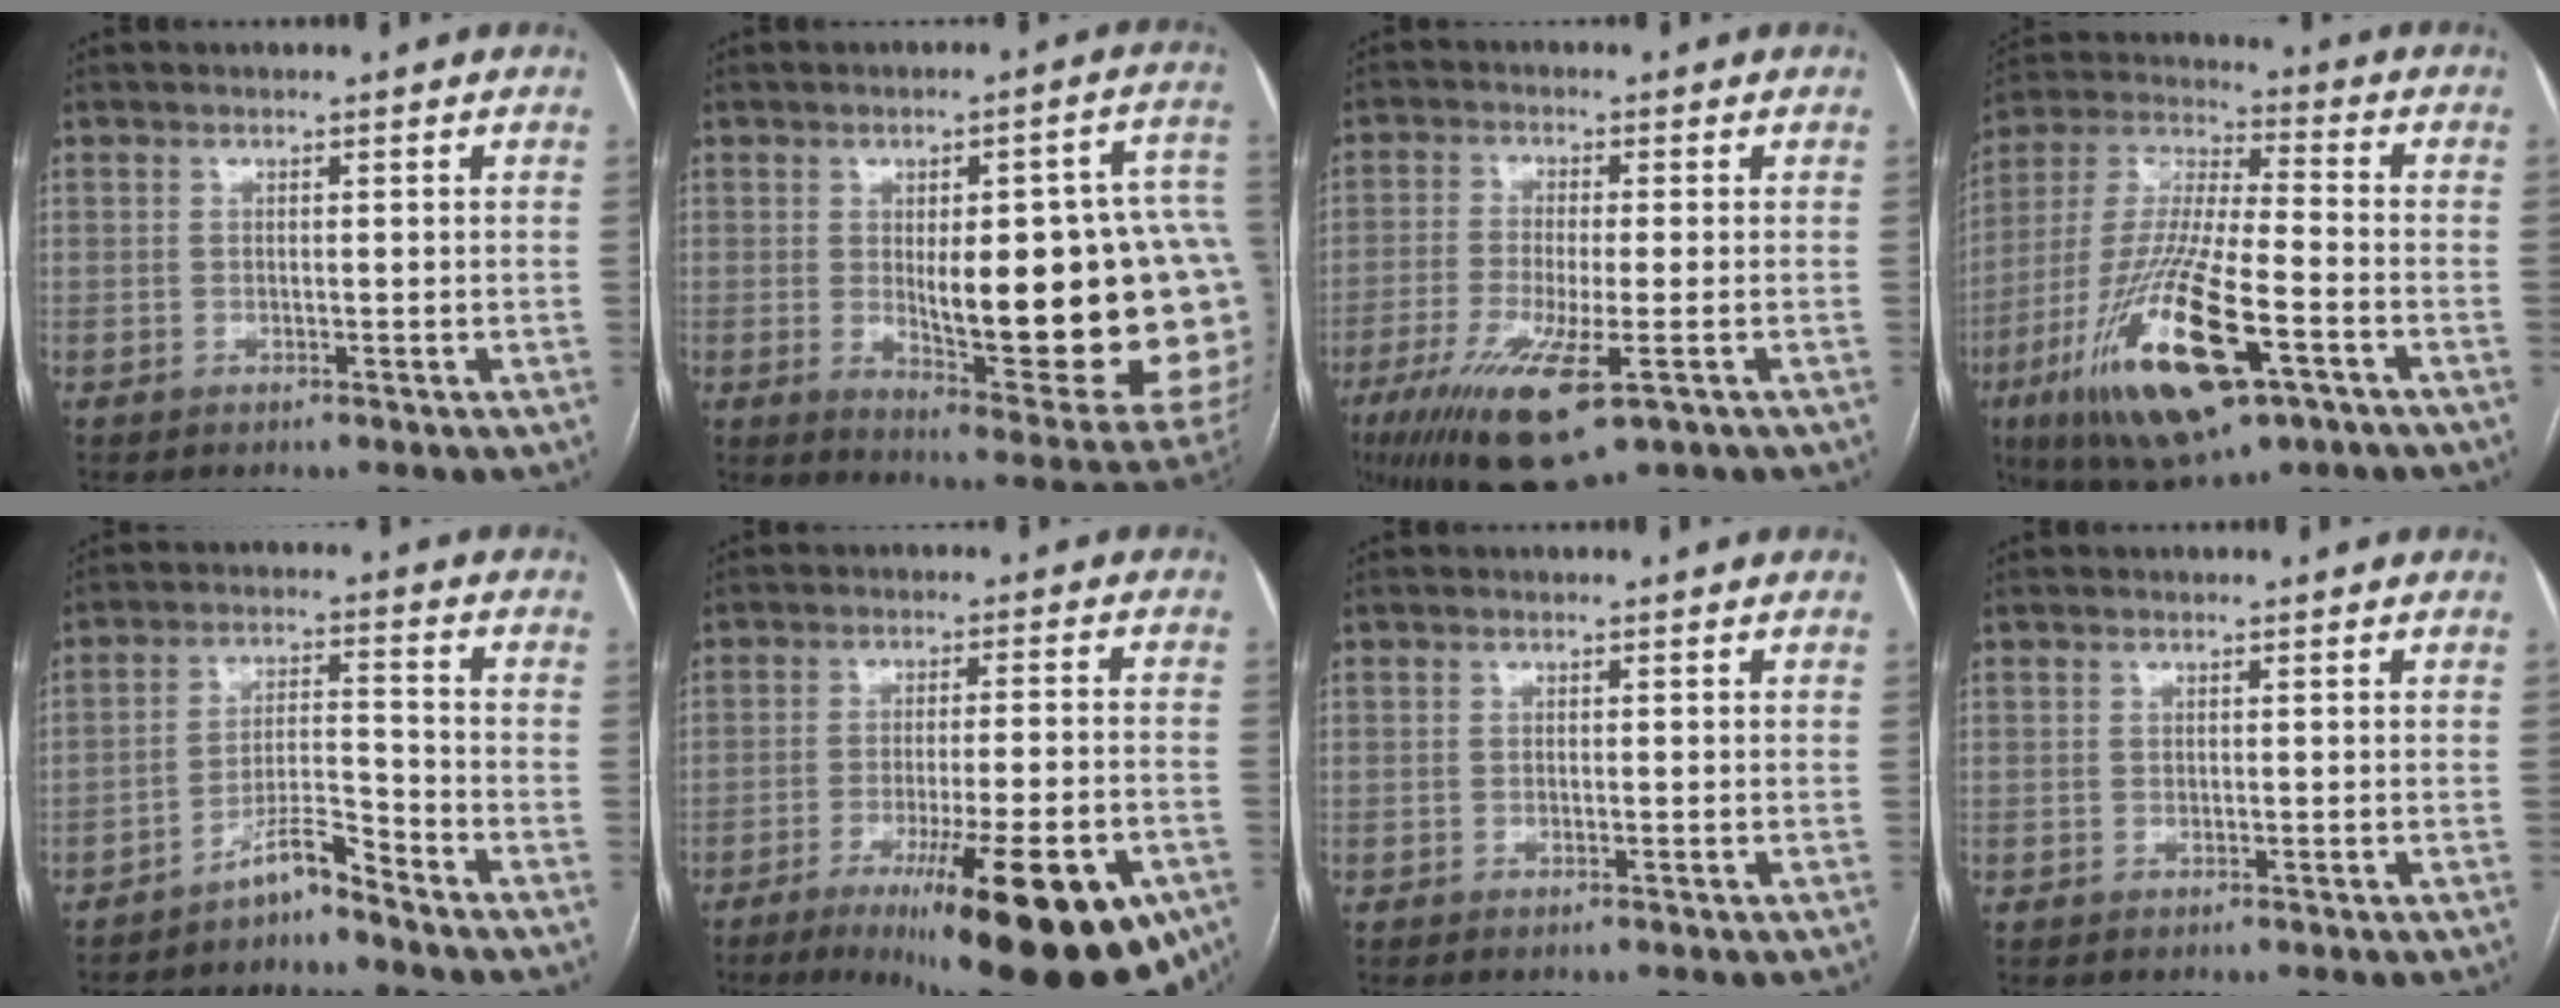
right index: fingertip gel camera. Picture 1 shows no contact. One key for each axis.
{"total": 27.2, "fx": -0.7, "fy": 6.6, "fz": 26.4, "tx": -0.253, "ty": 0.016, "tz": 0.013}
{"total": 12.9, "fx": -6.2, "fy": 2.5, "fz": 11.0, "tx": -0.206, "ty": -0.036, "tz": -0.101}
{"total": 22.2, "fx": -9.3, "fy": 5.0, "fz": 19.5, "tx": -0.420, "ty": -0.037, "tz": -0.159}
{"total": 5.7, "fx": -5.0, "fy": 0.1, "fz": 2.7, "tx": -0.045, "ty": 0.000, "tz": -0.091}
{"total": 24.4, "fx": -14.5, "fy": 4.2, "fz": 19.2, "tx": -0.200, "ty": -0.012, "tz": -0.207}
{"total": 0.5, "fx": -0.4, "fy": 0.1, "fz": 0.4, "tx": -0.009, "ty": -0.001, "tz": -0.005}
{"total": 0.0}